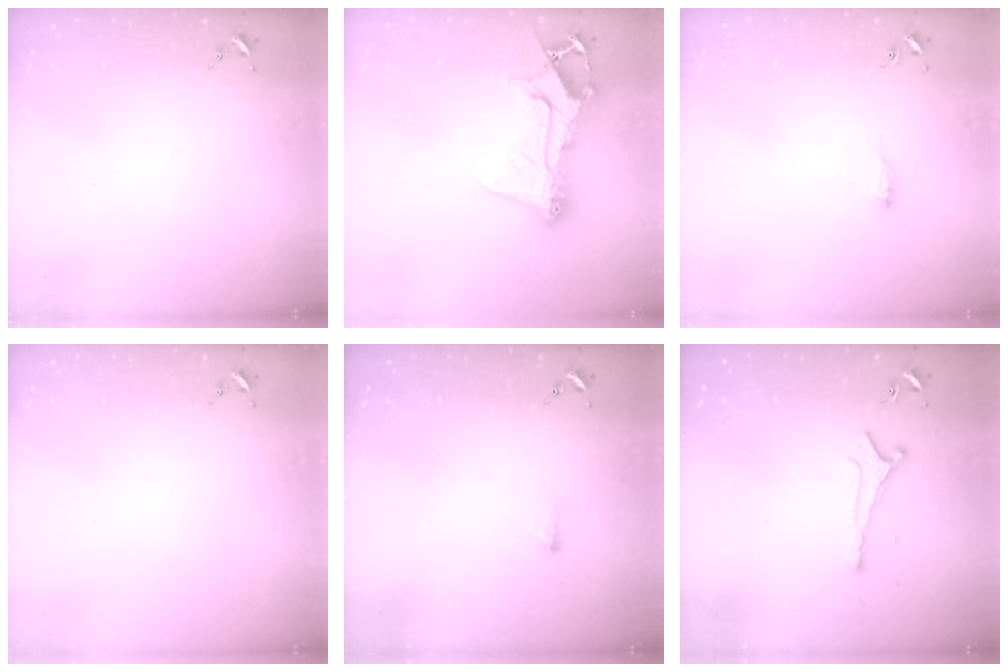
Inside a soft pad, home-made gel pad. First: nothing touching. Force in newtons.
{"total": 17.1, "press": 17.1, "slide": 1.5}
{"total": 7.6, "press": 7.6, "slide": 0.7}
{"total": 0.0}
{"total": 2.7, "press": 2.6, "slide": 0.5}
{"total": 4.9, "press": 4.8, "slide": 0.8}